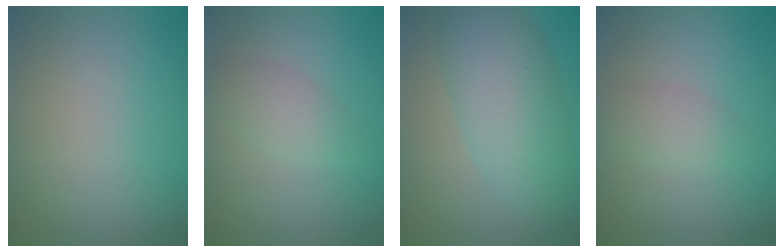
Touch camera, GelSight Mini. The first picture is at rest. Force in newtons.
{"total": 2.0, "press": 2.0, "slide": 0.1}
{"total": 6.3, "press": 6.3, "slide": 0.2}
{"total": 1.8, "press": 1.8, "slide": 0.1}